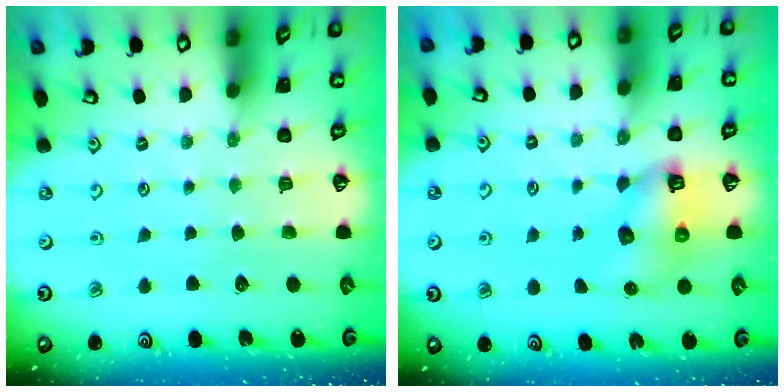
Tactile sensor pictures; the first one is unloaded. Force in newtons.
{"total": 7.5, "press": 7.5, "slide": 0.9}